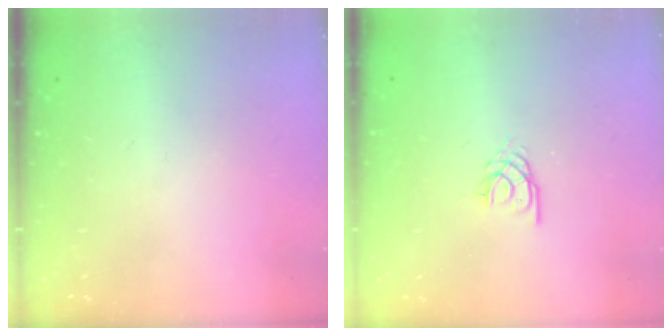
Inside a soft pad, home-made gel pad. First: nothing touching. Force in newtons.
{"total": 2.3, "press": 2.3, "slide": 0.2}